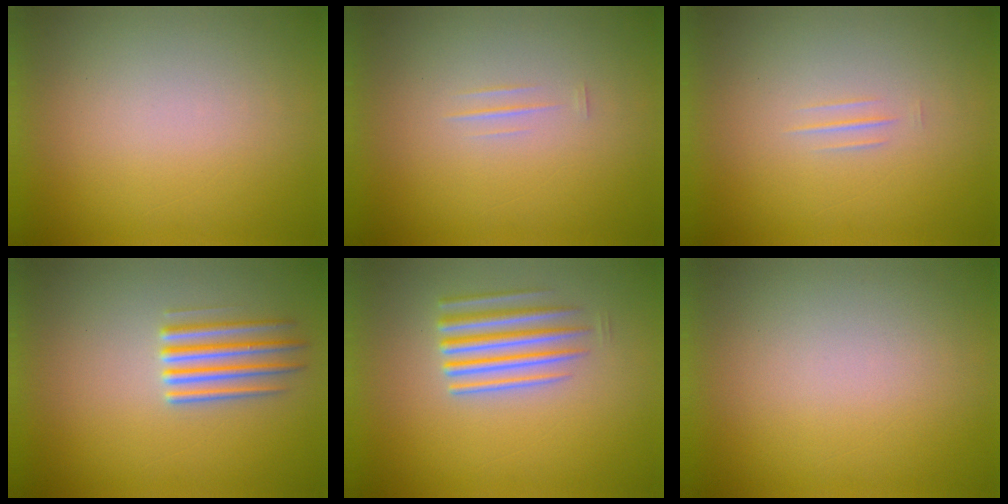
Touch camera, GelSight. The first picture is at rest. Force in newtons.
{"total": 1.3}
{"total": 1.2}
{"total": 2.4}
{"total": 4.3}
{"total": 0.0}